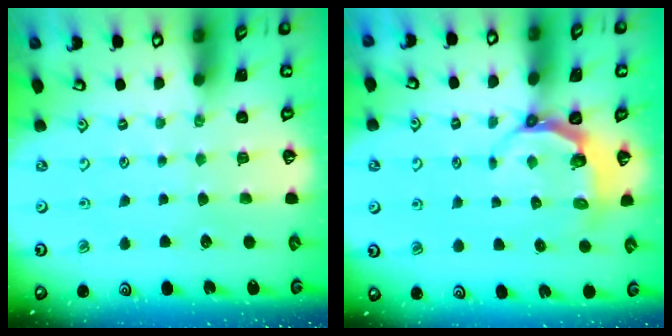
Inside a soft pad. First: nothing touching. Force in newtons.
{"total": 5.0, "press": 4.1, "slide": 2.9}